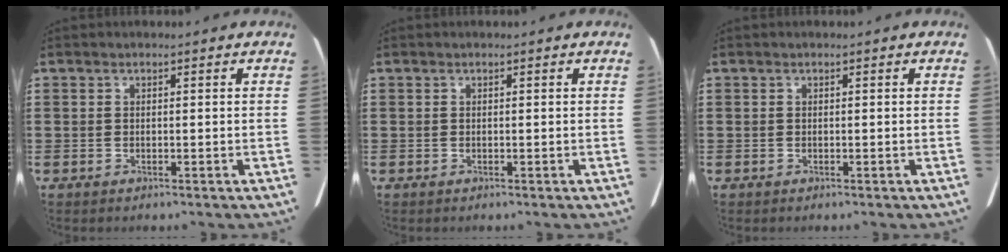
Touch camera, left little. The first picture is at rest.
{"total": 0.0}
{"total": 0.0}